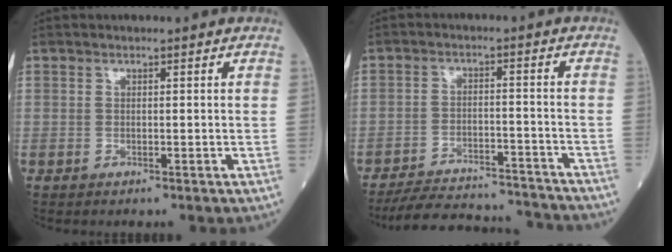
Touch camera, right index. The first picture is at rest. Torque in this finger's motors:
{"motor_torque": [-1.12, -1.02, -0.17, -0.21]}